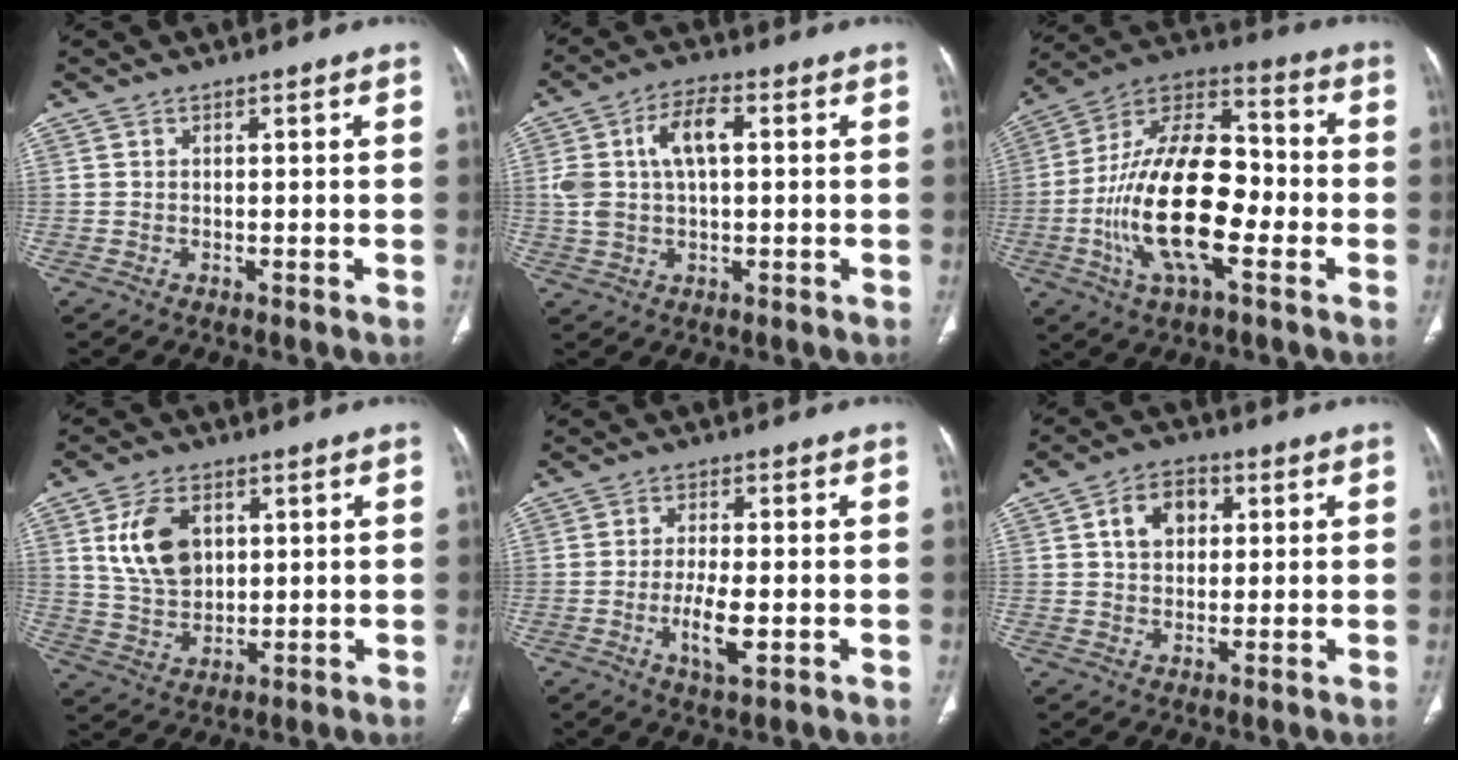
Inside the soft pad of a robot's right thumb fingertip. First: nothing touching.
{"total": 9.5, "force": [1.8, 4.9, 7.9], "torque": [-0.156, 0.019, 0.034]}
{"total": 22.2, "force": [-4.8, 10.2, 19.0], "torque": [-0.334, 0.032, -0.086]}
{"total": 10.5, "force": [3.3, 7.0, 7.1], "torque": [-0.115, -0.013, 0.070]}
{"total": 6.2, "force": [-1.5, 1.9, 5.7], "torque": [-0.109, -0.010, -0.026]}
{"total": 7.4, "force": [2.0, 5.4, 4.6], "torque": [-0.050, 0.005, 0.027]}